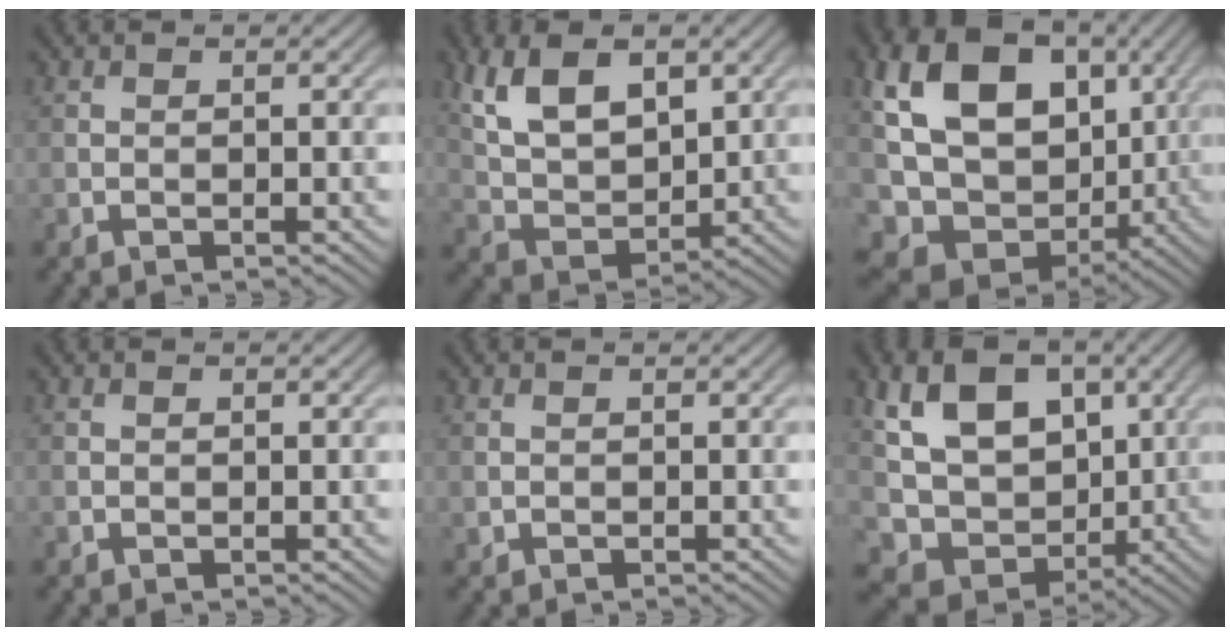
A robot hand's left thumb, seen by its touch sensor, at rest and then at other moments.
{"total": 10.4, "force": [4.4, 6.0, 7.4], "torque": [-0.160, 0.002, 0.086]}
{"total": 14.8, "force": [1.5, 11.2, 9.5], "torque": [-0.198, -0.029, 0.047]}
{"total": 0.0}
{"total": 0.0}
{"total": 11.0, "force": [1.8, 8.2, 7.2], "torque": [-0.142, -0.027, 0.044]}